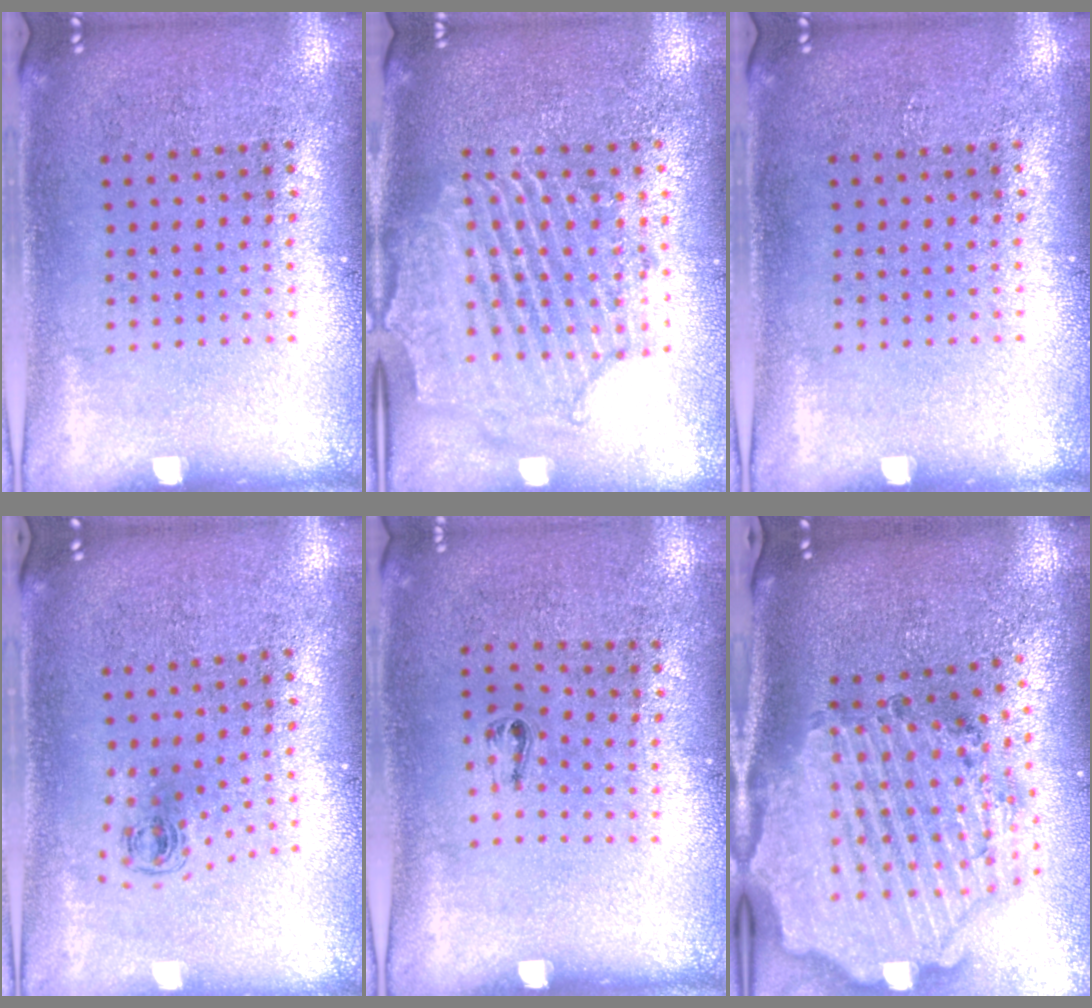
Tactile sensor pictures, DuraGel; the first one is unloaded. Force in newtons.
{"total": 2.3, "press": 2.1, "slide": 0.8}
{"total": 0.0}
{"total": 0.6, "press": 0.3, "slide": 0.5}
{"total": 0.5, "press": 0.3, "slide": 0.5}
{"total": 4.1, "press": 3.3, "slide": 2.4}